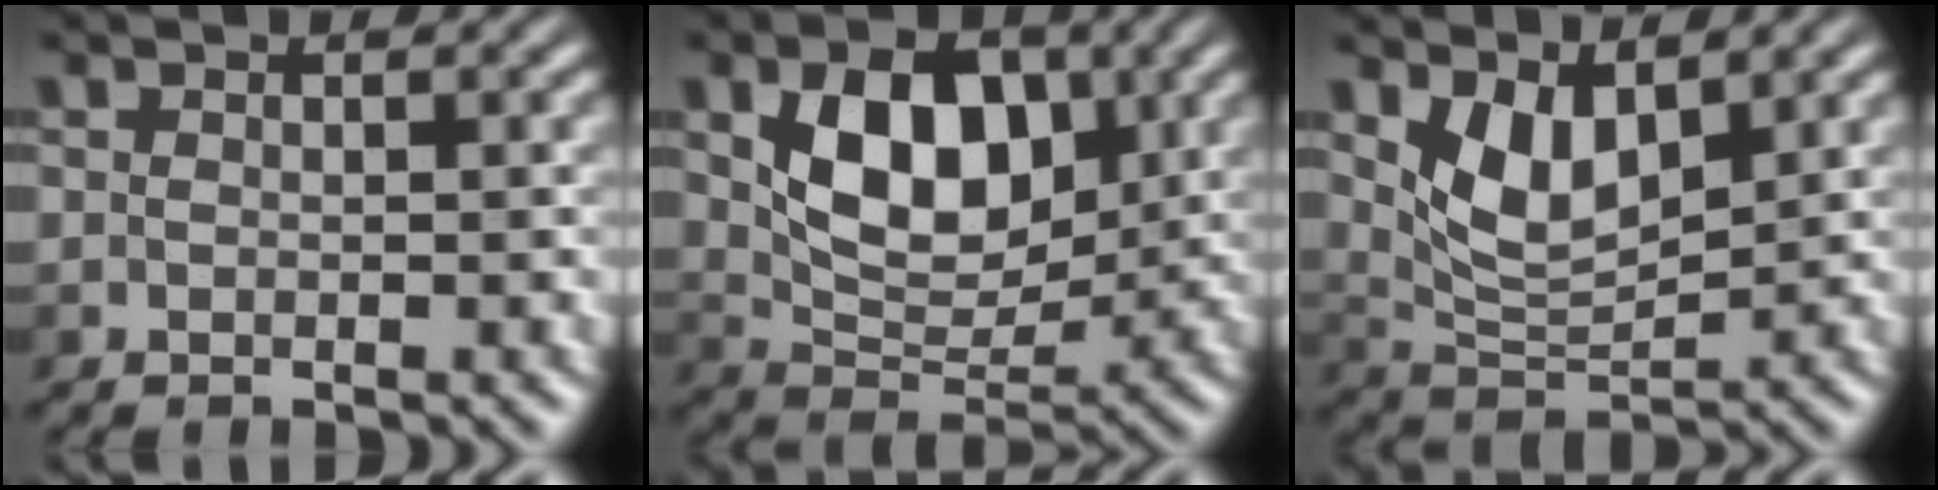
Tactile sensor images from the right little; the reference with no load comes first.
{"total": 7.1, "force": [1.2, 4.7, 5.2], "torque": [-0.092, -0.006, 0.021]}
{"total": 3.9, "force": [1.6, 1.9, 3.0], "torque": [-0.066, -0.012, 0.031]}